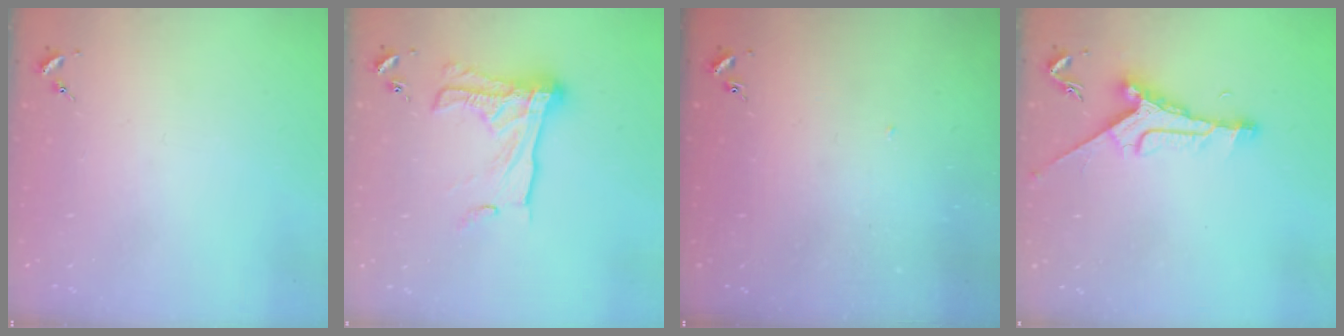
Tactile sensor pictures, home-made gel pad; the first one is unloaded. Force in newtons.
{"total": 17.7, "press": 17.6, "slide": 1.5}
{"total": 1.2, "press": 1.2, "slide": 0.1}
{"total": 9.9, "press": 9.9, "slide": 0.6}